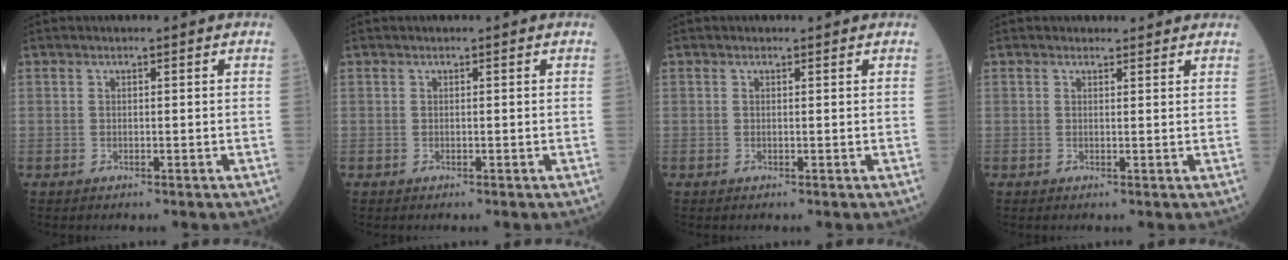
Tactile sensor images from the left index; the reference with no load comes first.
{"total": 0.0}
{"total": 0.0}
{"total": 2.1, "force": [2.0, 0.8, 0.1], "torque": [-0.004, 0.002, 0.017]}